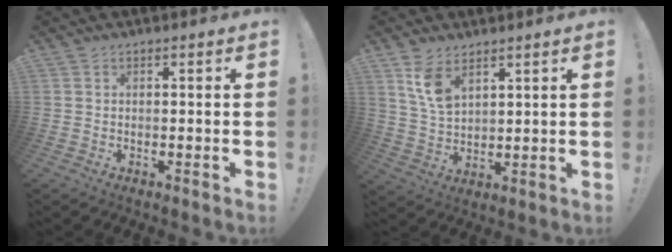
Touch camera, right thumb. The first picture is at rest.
{"total": 8.0, "force": [4.8, 4.1, 4.9], "torque": [-0.089, -0.019, 0.091]}